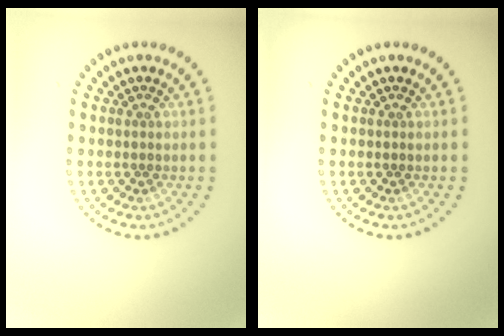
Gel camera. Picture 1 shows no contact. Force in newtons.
{"total": 0.0}